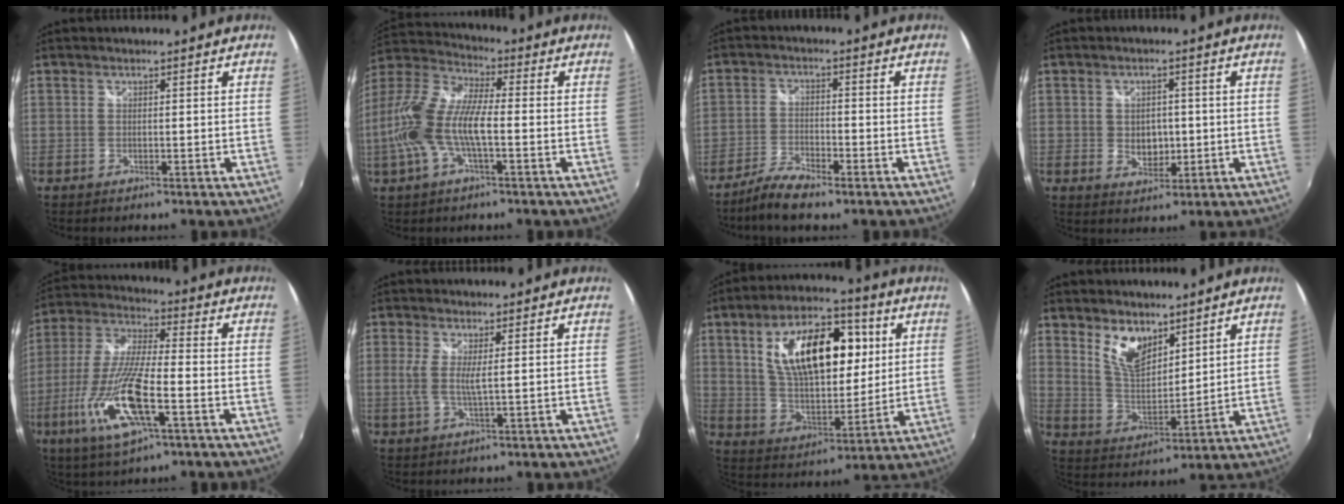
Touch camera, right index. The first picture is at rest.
{"total": 14.7, "force": [-2.7, 4.9, 13.6], "torque": [-0.280, 0.000, -0.058]}
{"total": 6.4, "force": [-4.9, 1.5, 3.8], "torque": [-0.096, -0.005, -0.097]}
{"total": 5.2, "force": [-0.3, 3.9, 3.4], "torque": [-0.055, -0.002, 0.000]}
{"total": 16.8, "force": [-6.1, 4.1, 15.1], "torque": [-0.322, -0.022, -0.119]}
{"total": 3.6, "force": [0.5, 0.3, 3.6], "torque": [-0.074, -0.007, 0.005]}
{"total": 20.6, "force": [5.9, 10.6, 16.6], "torque": [-0.286, 0.020, 0.109]}
{"total": 9.1, "force": [5.9, 4.5, 5.3], "torque": [-0.094, 0.003, 0.119]}